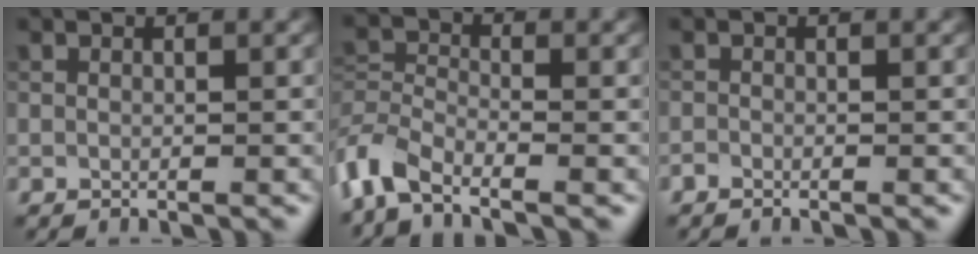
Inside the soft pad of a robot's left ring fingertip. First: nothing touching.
{"total": 5.0, "force": [-3.8, 1.9, 2.7], "torque": [-0.064, -0.005, -0.088]}
{"total": 0.5, "force": [-0.5, 0.2, 0.0], "torque": [0.001, -0.002, -0.011]}